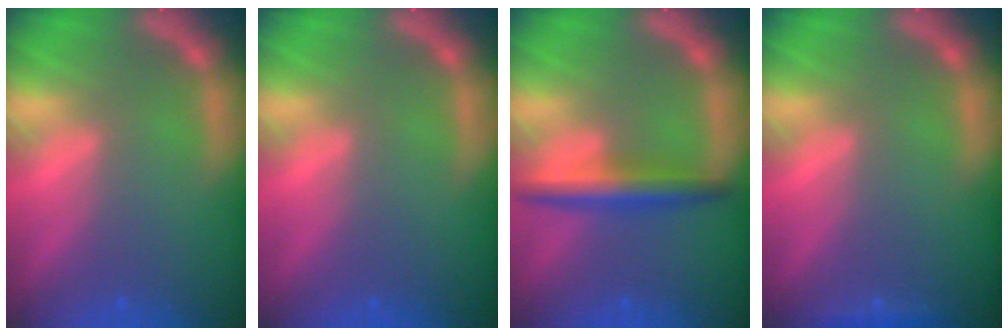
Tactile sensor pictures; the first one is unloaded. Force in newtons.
{"total": 0.0}
{"total": 4.0}
{"total": 0.9}